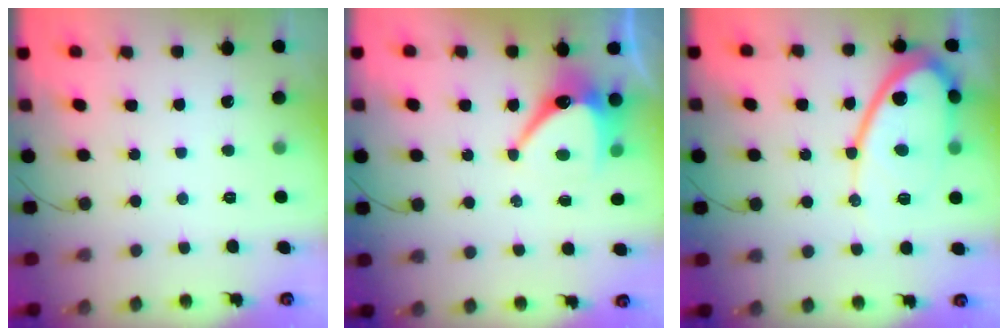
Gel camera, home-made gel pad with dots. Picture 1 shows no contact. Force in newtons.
{"total": 9.2, "press": 9.2, "slide": 0.3}
{"total": 13.8, "press": 13.7, "slide": 1.1}